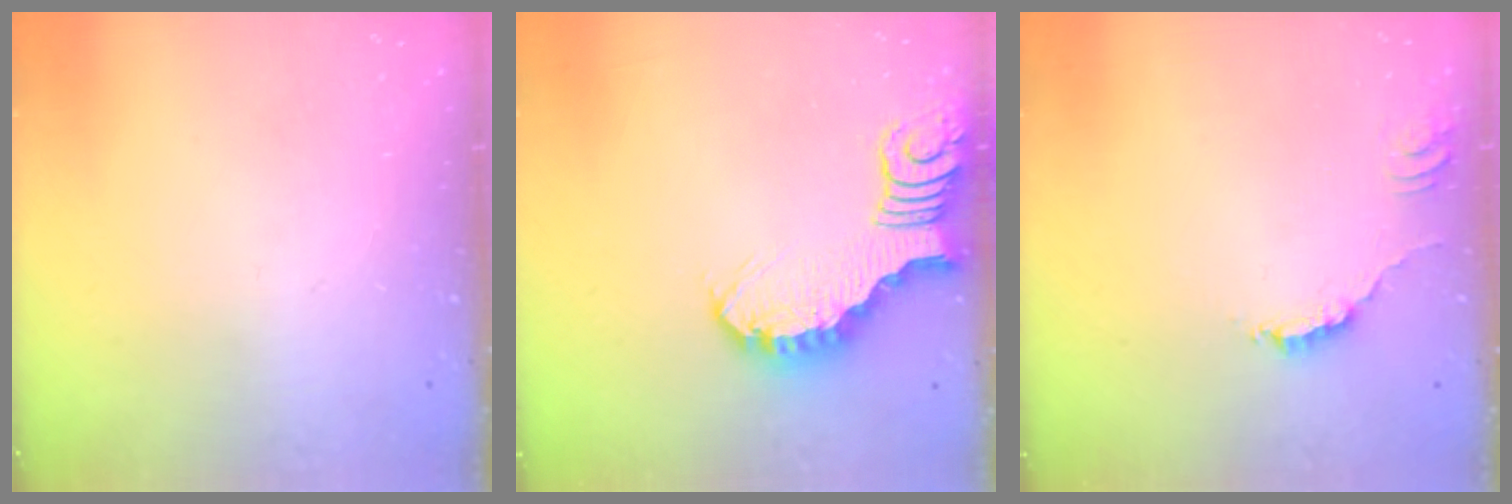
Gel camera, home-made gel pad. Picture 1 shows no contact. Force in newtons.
{"total": 2.8, "press": 2.8, "slide": 0.4}
{"total": 3.2, "press": 3.2, "slide": 0.2}